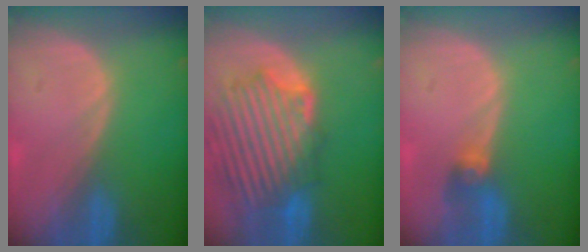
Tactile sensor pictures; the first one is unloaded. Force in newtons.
{"total": 11.7, "press": 11.1, "slide": 3.8}
{"total": 2.7, "press": 2.7, "slide": 0.3}